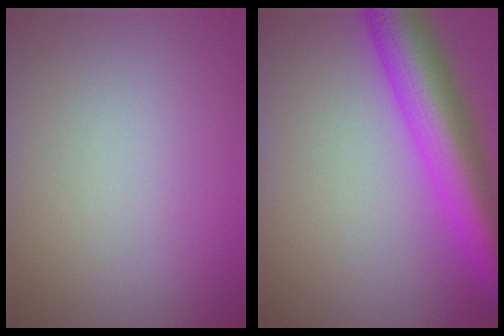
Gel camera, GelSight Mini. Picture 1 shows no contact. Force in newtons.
{"total": 8.8, "press": 8.8, "slide": 0.3}